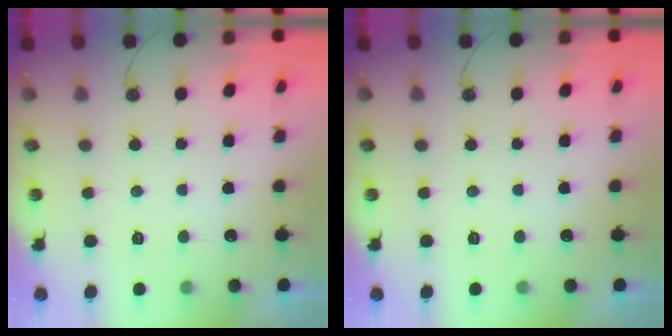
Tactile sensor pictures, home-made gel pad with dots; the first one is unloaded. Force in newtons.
{"total": 0.0}